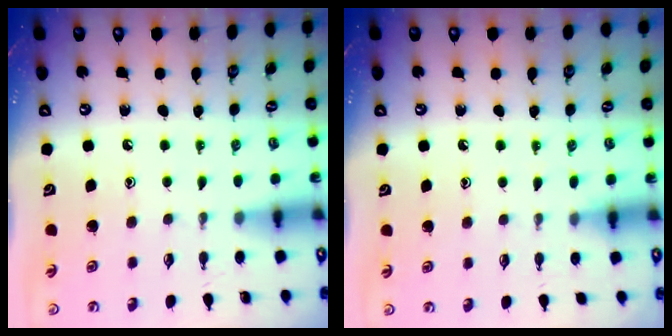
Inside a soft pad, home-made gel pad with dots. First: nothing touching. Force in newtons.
{"total": 4.3, "press": 4.3, "slide": 0.5}